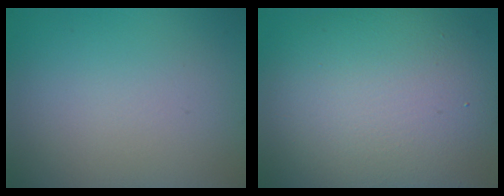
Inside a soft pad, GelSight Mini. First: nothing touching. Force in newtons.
{"total": 12.9, "press": 12.9, "slide": 0.5}